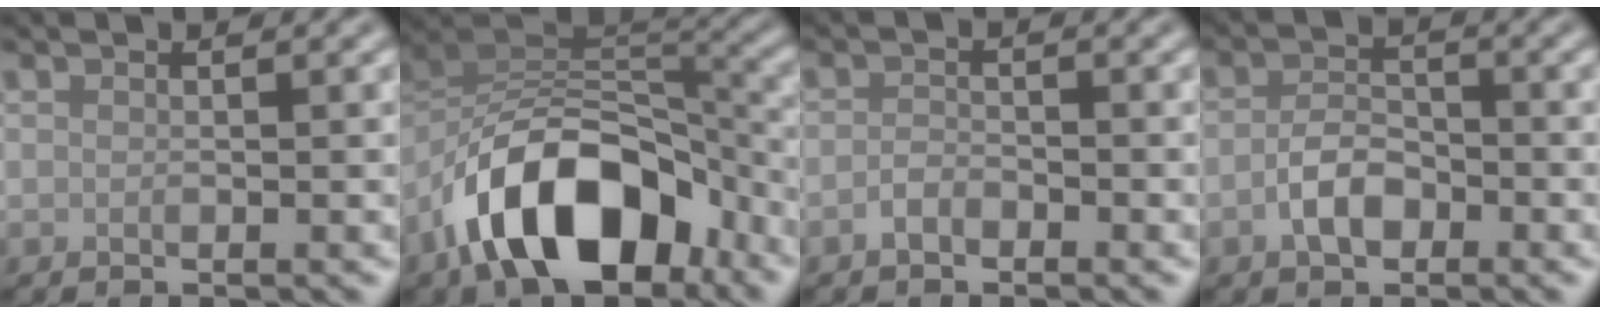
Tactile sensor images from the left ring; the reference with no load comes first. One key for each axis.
{"total": 12.0, "fx": -6.8, "fy": 6.2, "fz": 7.7, "tx": -0.120, "ty": 0.009, "tz": -0.132}
{"total": 1.3, "fx": -0.9, "fy": 0.6, "fz": 0.7, "tx": -0.015, "ty": 0.003, "tz": -0.021}
{"total": 3.0, "fx": -1.2, "fy": 1.8, "fz": 2.1, "tx": -0.040, "ty": 0.005, "tz": -0.028}